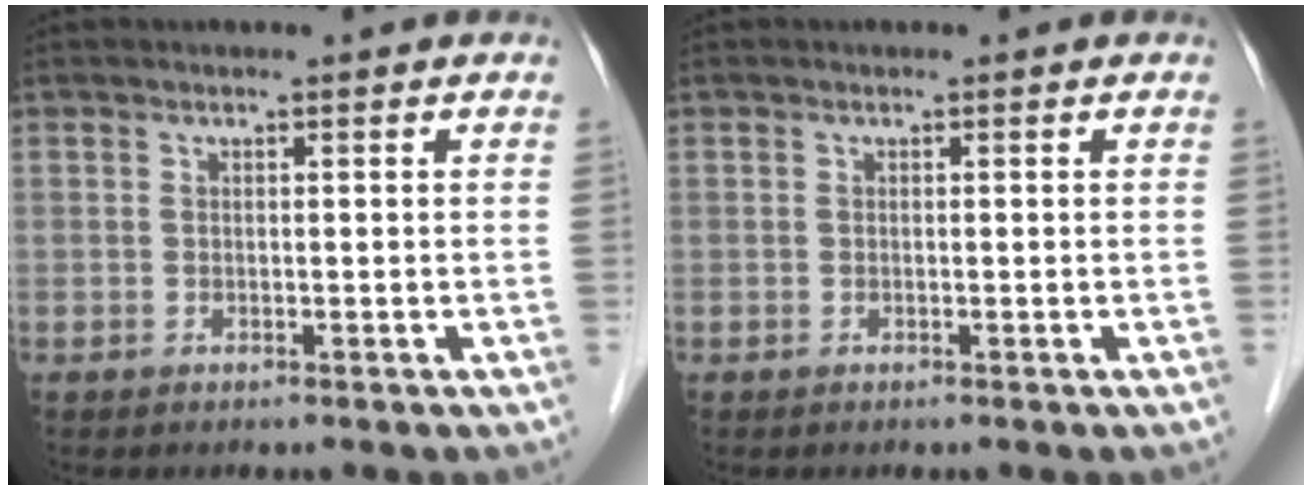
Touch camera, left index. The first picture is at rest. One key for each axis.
{"total": 0.0}